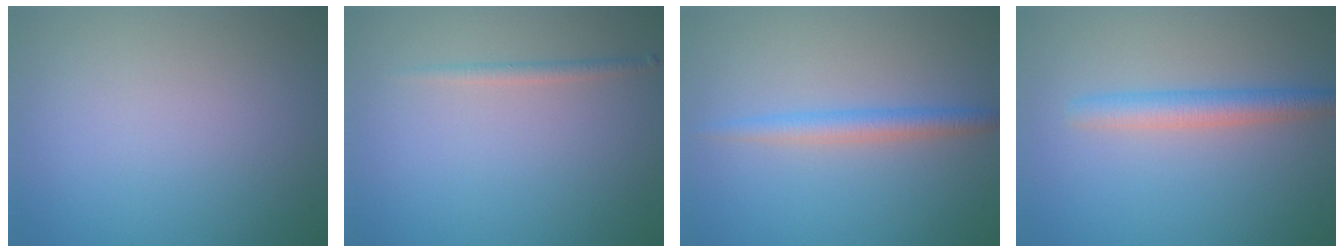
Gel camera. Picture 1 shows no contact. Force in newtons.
{"total": 1.1, "press": 1.1, "slide": 0.0}
{"total": 2.3, "press": 2.3, "slide": 0.0}
{"total": 2.9, "press": 2.9, "slide": 0.1}